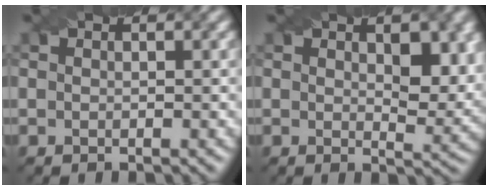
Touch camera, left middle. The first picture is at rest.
{"total": 4.9, "force": [1.6, 2.4, 4.0], "torque": [-0.052, -0.010, 0.031]}